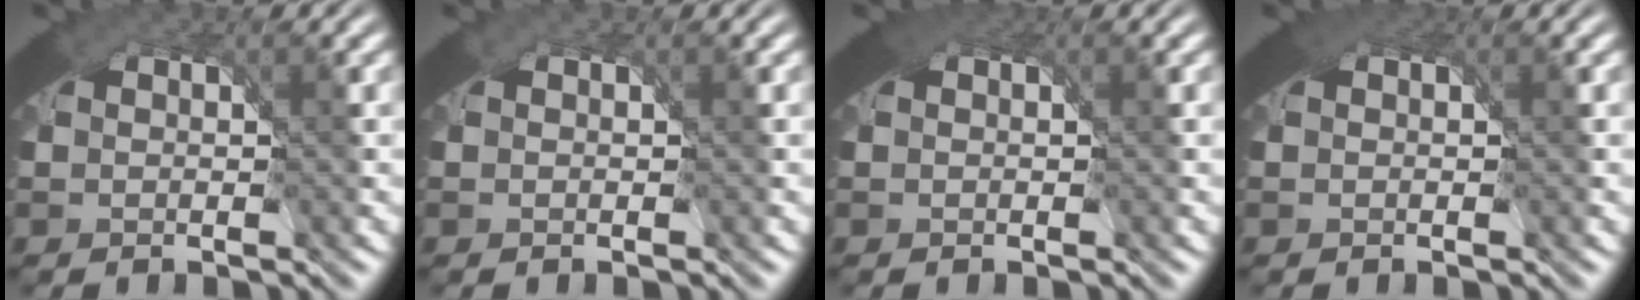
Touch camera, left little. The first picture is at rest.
{"total": 0.0}
{"total": 1.8, "force": [1.0, 0.9, 1.2], "torque": [-0.020, -0.004, 0.016]}
{"total": 1.6, "force": [0.9, 0.9, 1.0], "torque": [-0.018, -0.001, 0.014]}